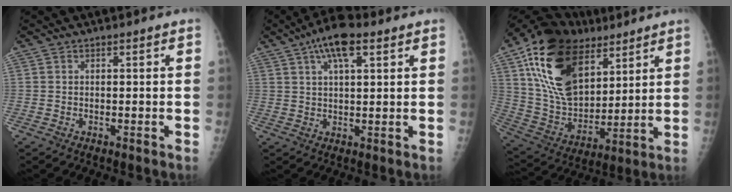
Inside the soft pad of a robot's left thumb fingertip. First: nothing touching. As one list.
[{"total": 8.8, "force": [4.6, 3.4, 6.7], "torque": [-0.106, 0.002, 0.077]}, {"total": 26.1, "force": [12.5, 15.5, 16.8], "torque": [-0.279, -0.024, 0.228]}]